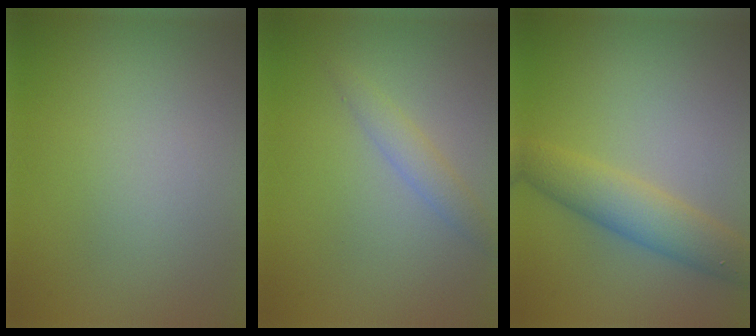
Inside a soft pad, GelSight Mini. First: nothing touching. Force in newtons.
{"total": 1.8, "press": 1.8, "slide": 0.0}
{"total": 4.3, "press": 4.3, "slide": 0.2}